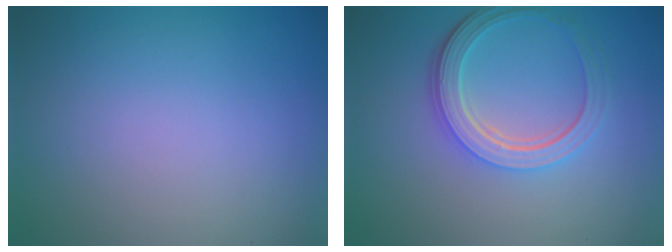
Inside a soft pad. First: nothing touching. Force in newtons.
{"total": 4.9, "press": 3.7, "slide": 3.2}